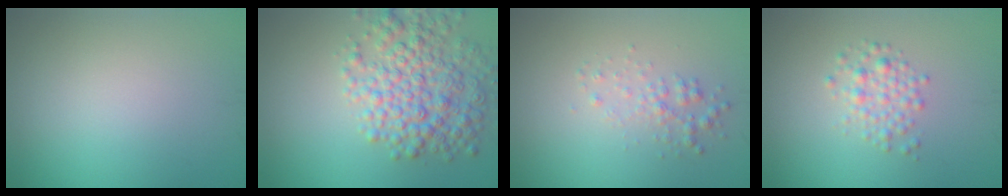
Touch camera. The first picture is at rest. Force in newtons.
{"total": 6.4, "press": 6.4, "slide": 0.2}
{"total": 1.6, "press": 1.6, "slide": 0.0}
{"total": 2.2, "press": 2.2, "slide": 0.1}